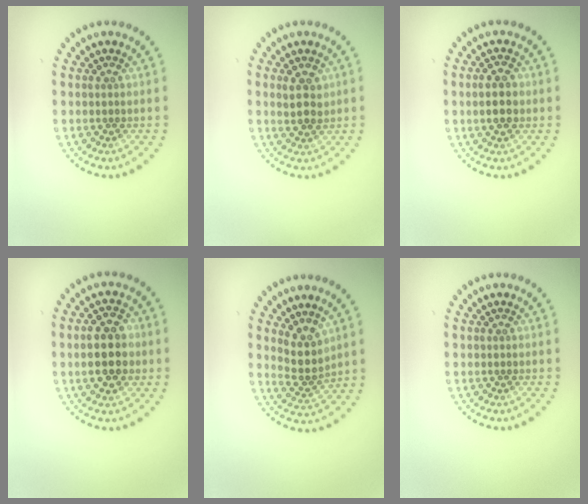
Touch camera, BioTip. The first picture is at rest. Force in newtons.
{"total": 2.3, "press": 2.2, "slide": 0.7}
{"total": 2.7, "press": 2.7, "slide": 0.2}
{"total": 5.1, "press": 5.0, "slide": 0.3}
{"total": 2.9, "press": 2.2, "slide": 1.8}
{"total": 0.0}